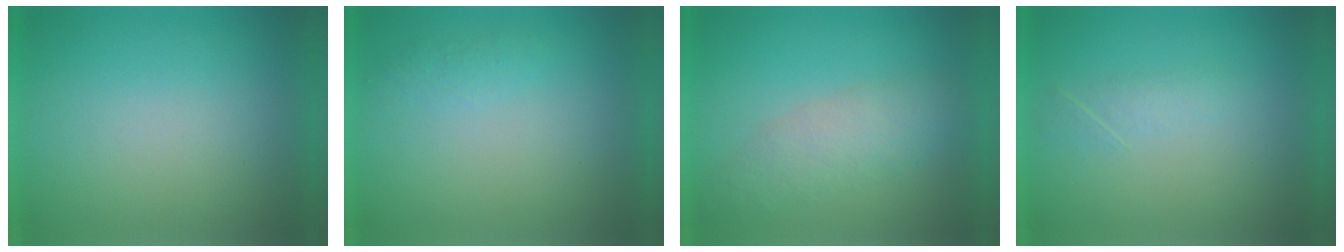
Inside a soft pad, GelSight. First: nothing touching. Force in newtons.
{"total": 2.1}
{"total": 3.7}
{"total": 1.8}